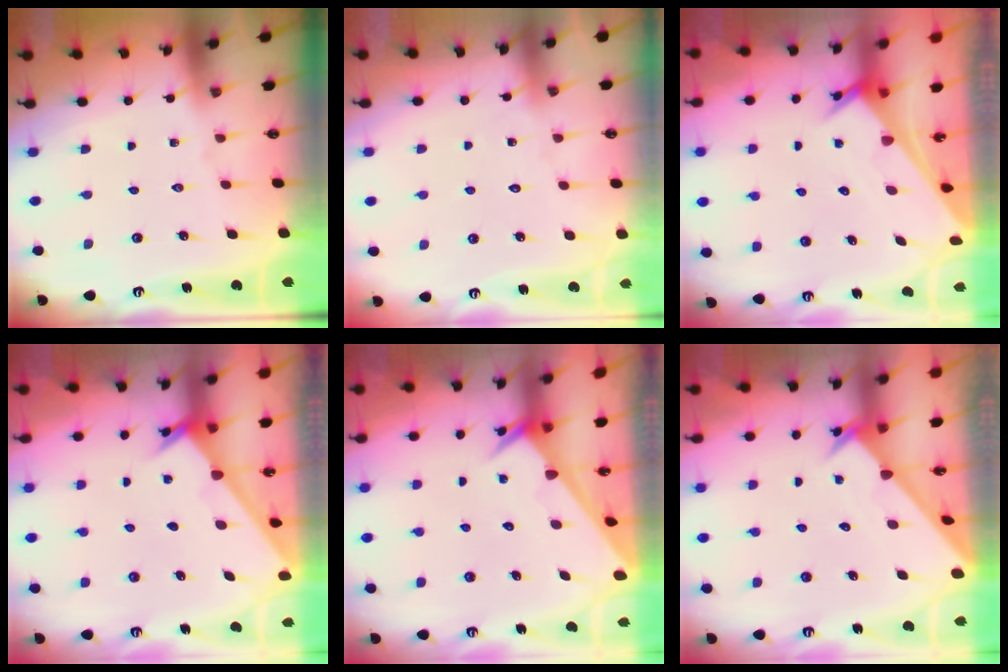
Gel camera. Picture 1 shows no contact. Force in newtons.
{"total": 4.2, "press": 4.2, "slide": 0.4}
{"total": 3.2, "press": 3.2, "slide": 0.2}
{"total": 2.3, "press": 2.3, "slide": 0.2}
{"total": 2.5, "press": 2.5, "slide": 0.1}
{"total": 2.5, "press": 2.5, "slide": 0.2}